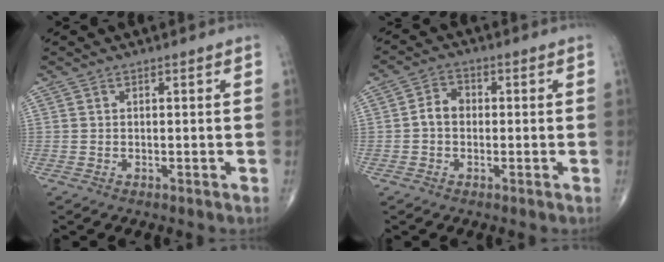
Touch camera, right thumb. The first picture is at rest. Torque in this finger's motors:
{"motor_torque": [0.72, 0.82, 0.26, -0.19, 0.00]}